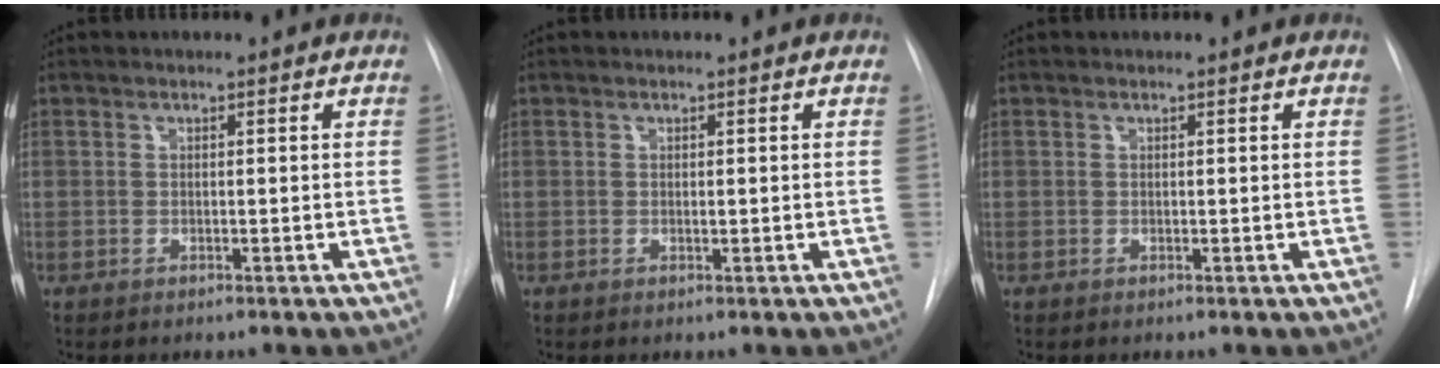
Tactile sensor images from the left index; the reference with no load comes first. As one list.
[{"total": 0.0}, {"total": 0.0}]